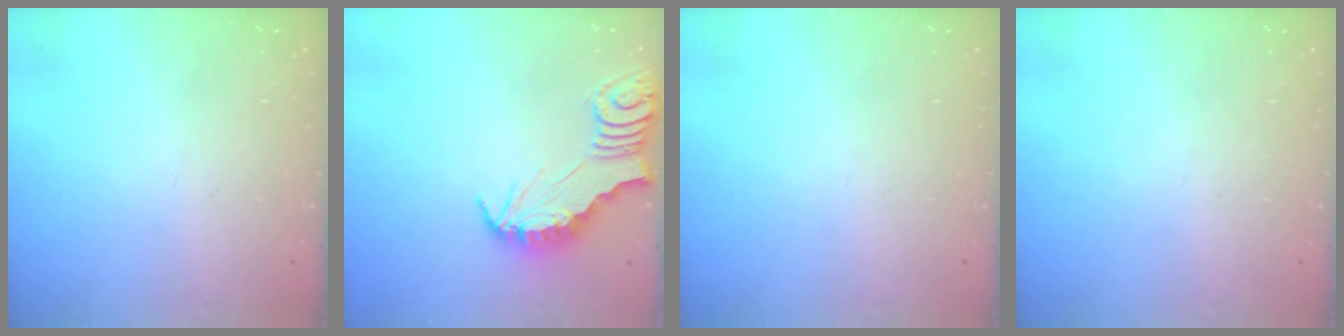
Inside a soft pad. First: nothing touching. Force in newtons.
{"total": 2.8, "press": 2.8, "slide": 0.3}
{"total": 0.0}
{"total": 0.0}